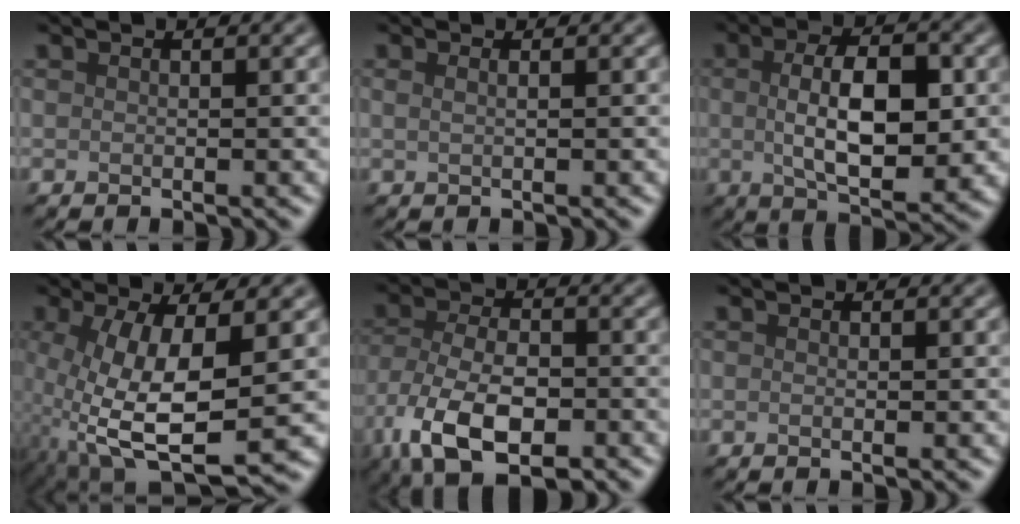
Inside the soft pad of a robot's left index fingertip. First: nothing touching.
{"total": 1.3, "force": [0.6, 0.7, 1.0], "torque": [-0.006, -0.003, -0.005]}
{"total": 7.9, "force": [0.3, 3.2, 7.2], "torque": [-0.120, 0.000, 0.001]}
{"total": 9.2, "force": [-1.5, 3.0, 8.5], "torque": [-0.186, -0.010, -0.023]}
{"total": 10.2, "force": [-4.7, 5.1, 7.4], "torque": [-0.155, -0.020, -0.084]}
{"total": 0.6, "force": [0.0, 0.1, 0.6], "torque": [-0.009, -0.002, 0.000]}